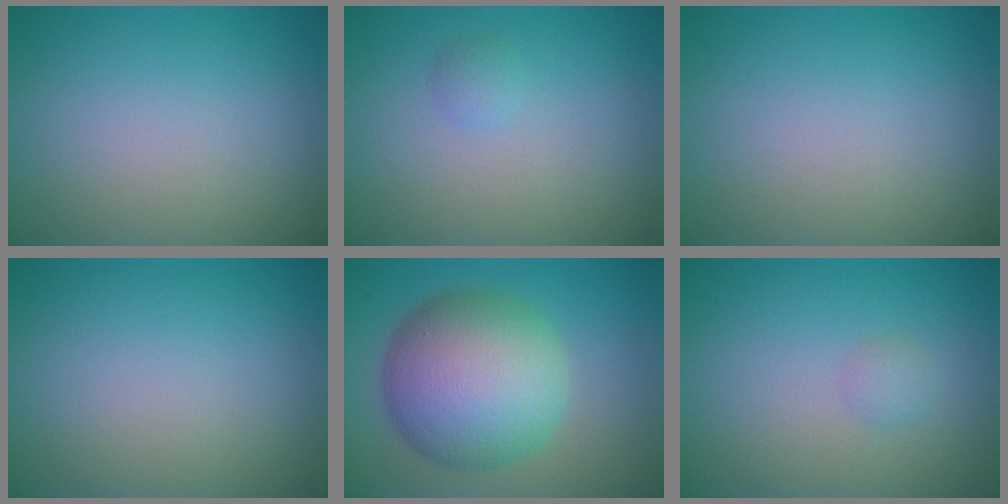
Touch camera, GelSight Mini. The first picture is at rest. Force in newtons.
{"total": 0.9, "press": 0.8, "slide": 0.0}
{"total": 0.0}
{"total": 0.0}
{"total": 11.5, "press": 11.5, "slide": 0.2}
{"total": 1.0, "press": 1.0, "slide": 0.1}